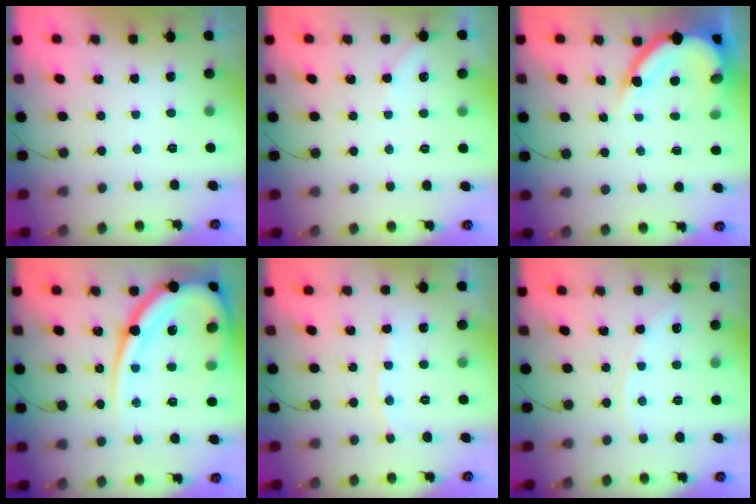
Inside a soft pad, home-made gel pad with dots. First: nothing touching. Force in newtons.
{"total": 2.4, "press": 2.3, "slide": 0.4}
{"total": 11.6, "press": 11.6, "slide": 1.0}
{"total": 20.2, "press": 20.1, "slide": 2.3}
{"total": 5.5, "press": 5.4, "slide": 0.5}
{"total": 6.0, "press": 6.0, "slide": 0.9}